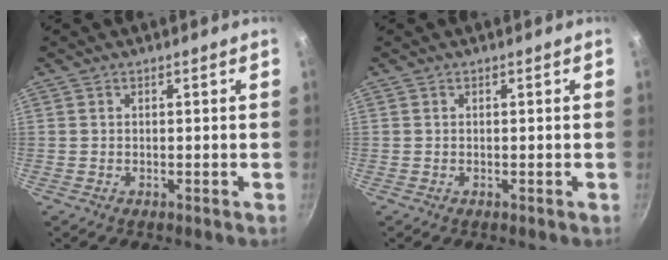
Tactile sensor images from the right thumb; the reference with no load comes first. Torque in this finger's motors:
{"motor_torque": [0.00, 0.00, 0.02, 0.15, 0.00]}